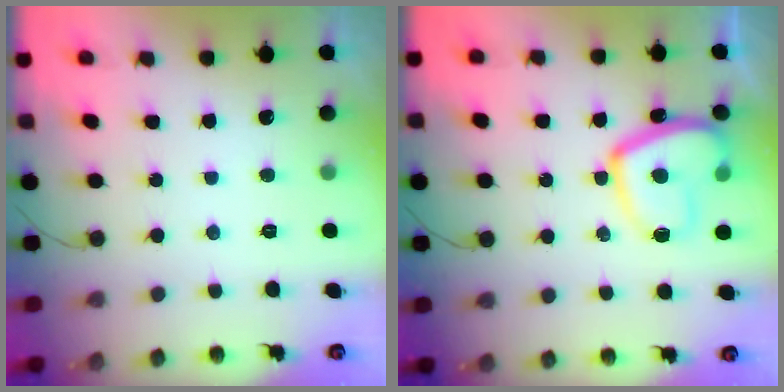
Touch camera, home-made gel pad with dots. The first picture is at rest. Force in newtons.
{"total": 13.4, "press": 13.4, "slide": 1.4}